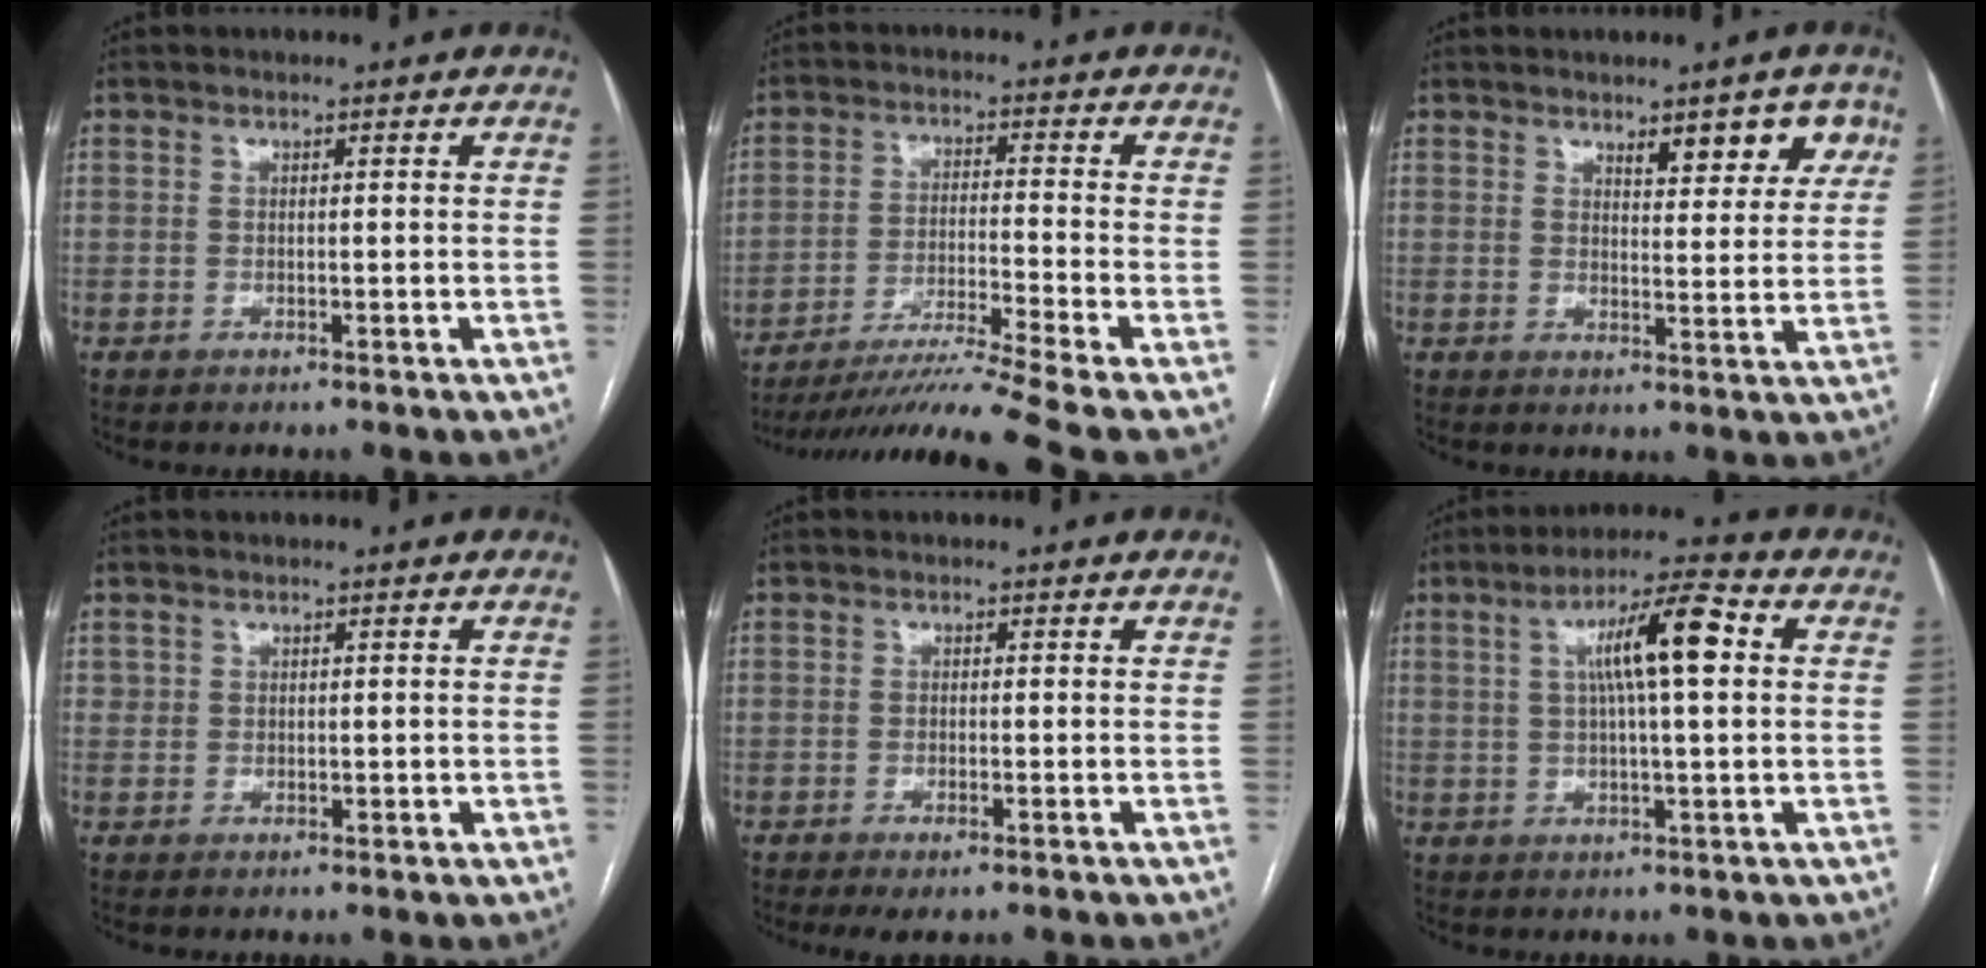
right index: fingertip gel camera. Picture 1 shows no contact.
{"total": 13.7, "force": [-11.5, -3.4, 6.7], "torque": [-0.107, -0.021, -0.190]}
{"total": 6.4, "force": [3.8, 2.2, 4.6], "torque": [-0.049, 0.004, 0.049]}
{"total": 1.2, "force": [0.4, 1.1, 0.4], "torque": [-0.004, 0.002, 0.009]}
{"total": 2.2, "force": [-1.2, 0.4, 1.8], "torque": [-0.027, -0.003, -0.015]}
{"total": 10.1, "force": [2.3, 1.0, 9.8], "torque": [-0.165, 0.022, 0.036]}